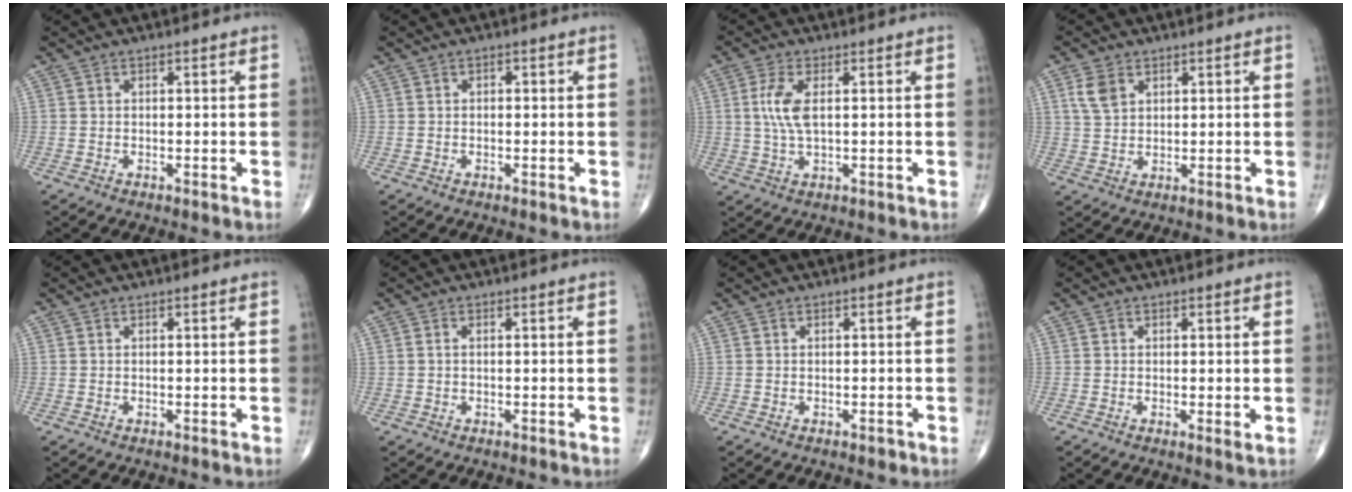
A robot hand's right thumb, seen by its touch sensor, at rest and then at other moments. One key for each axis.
{"total": 0.6, "fx": 0.0, "fy": 0.4, "fz": 0.5, "tx": 0.000, "ty": 0.002, "tz": -0.002}
{"total": 5.9, "fx": 1.0, "fy": 2.3, "fz": 5.3, "tx": -0.128, "ty": 0.000, "tz": 0.022}
{"total": 4.9, "fx": 2.2, "fy": 3.3, "fz": 2.9, "tx": -0.050, "ty": -0.002, "tz": 0.047}
{"total": 0.0}
{"total": 0.7, "fx": 0.1, "fy": 0.4, "fz": 0.6, "tx": -0.014, "ty": 0.003, "tz": 0.003}
{"total": 0.7, "fx": -0.4, "fy": 0.4, "fz": 0.4, "tx": -0.002, "ty": 0.000, "tz": -0.004}
{"total": 1.2, "fx": 0.1, "fy": 0.3, "fz": 1.2, "tx": -0.021, "ty": -0.007, "tz": -0.001}